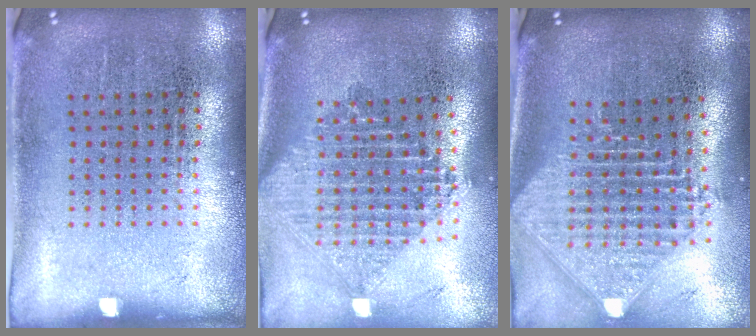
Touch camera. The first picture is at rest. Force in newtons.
{"total": 2.2, "press": 1.7, "slide": 1.4}
{"total": 2.3, "press": 1.8, "slide": 1.5}